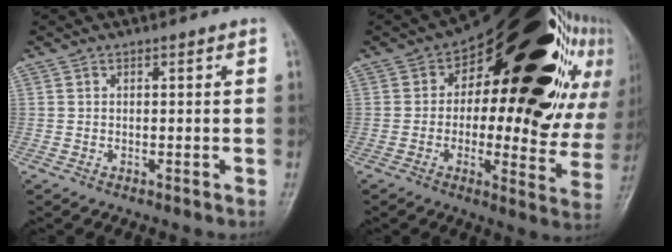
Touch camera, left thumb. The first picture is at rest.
{"total": 33.1, "force": [10.1, 16.2, 27.0], "torque": [-0.290, 0.048, 0.152]}